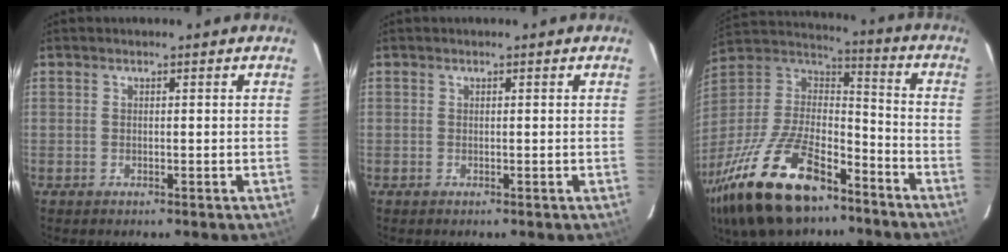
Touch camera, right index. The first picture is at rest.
{"total": 0.0}
{"total": 28.1, "force": [-17.9, 12.5, 17.7], "torque": [-0.372, -0.028, -0.300]}